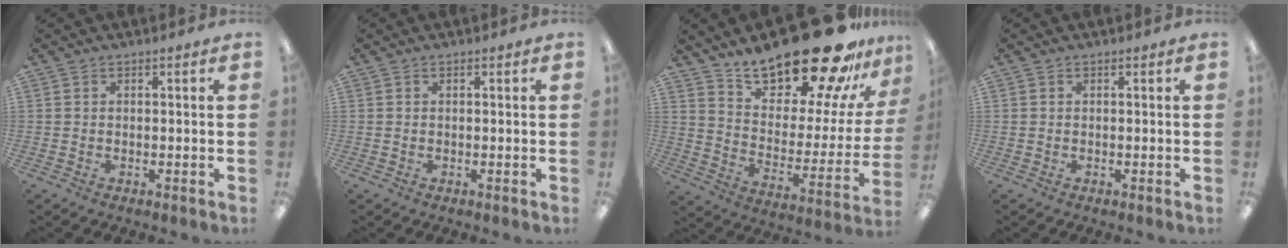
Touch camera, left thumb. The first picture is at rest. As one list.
[{"total": 0.0}, {"total": 24.9, "force": [20.7, 7.1, 11.8], "torque": [-0.174, -0.156, 0.345]}, {"total": 0.0}]